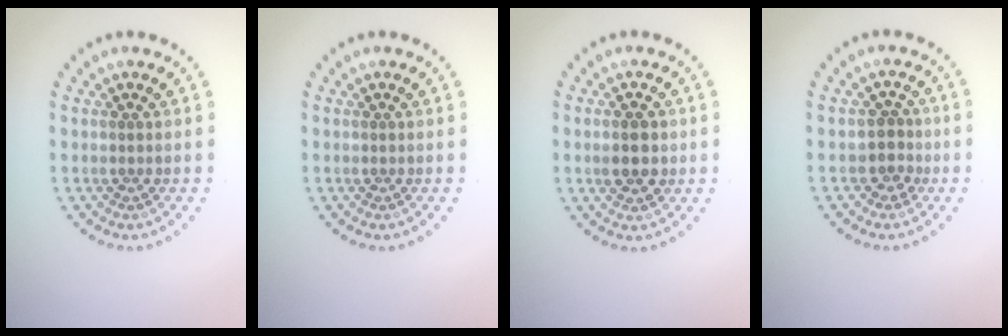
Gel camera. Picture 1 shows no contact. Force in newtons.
{"total": 0.0}
{"total": 2.4, "press": 2.4, "slide": 0.1}
{"total": 1.9, "press": 1.4, "slide": 1.3}